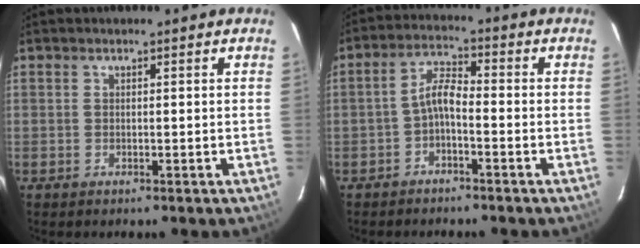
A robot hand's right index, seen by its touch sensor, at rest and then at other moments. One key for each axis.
{"total": 4.0, "fx": -2.1, "fy": 1.2, "fz": 3.1, "tx": -0.071, "ty": 0.016, "tz": -0.040}